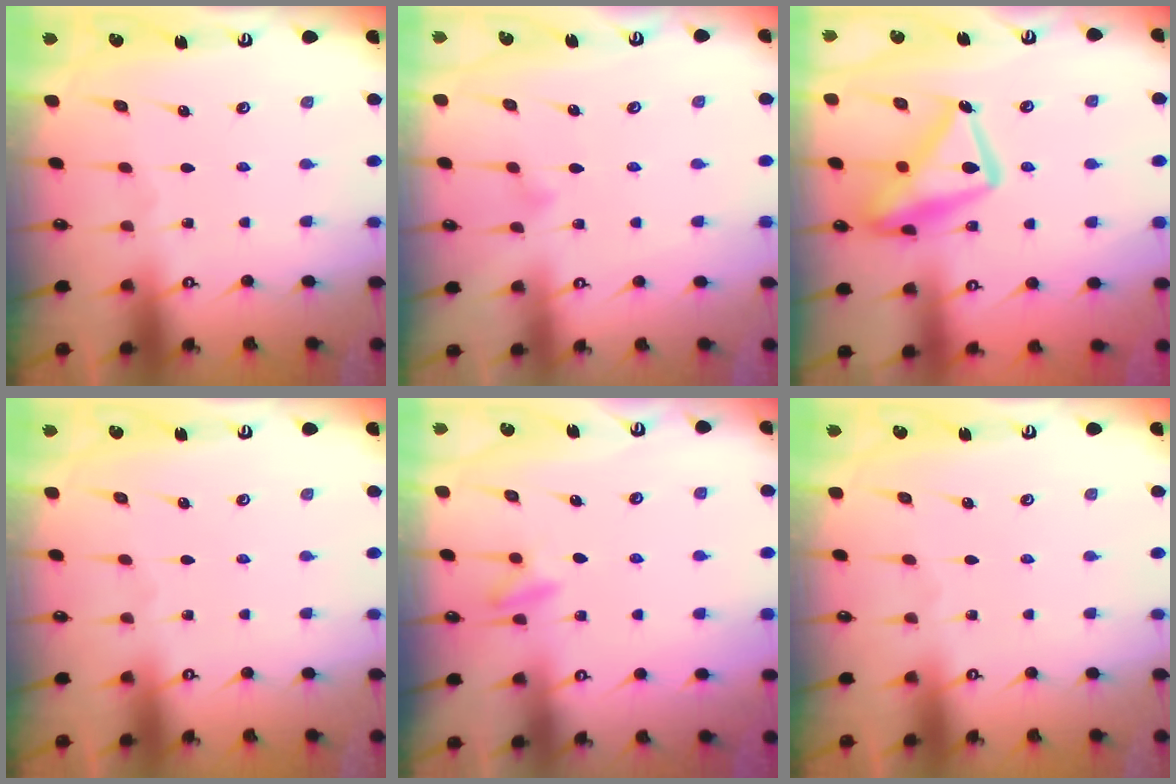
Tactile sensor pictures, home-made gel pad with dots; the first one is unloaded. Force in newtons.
{"total": 5.8, "press": 5.8, "slide": 0.3}
{"total": 18.8, "press": 18.7, "slide": 1.6}
{"total": 0.0}
{"total": 7.8, "press": 7.7, "slide": 1.5}
{"total": 0.0}